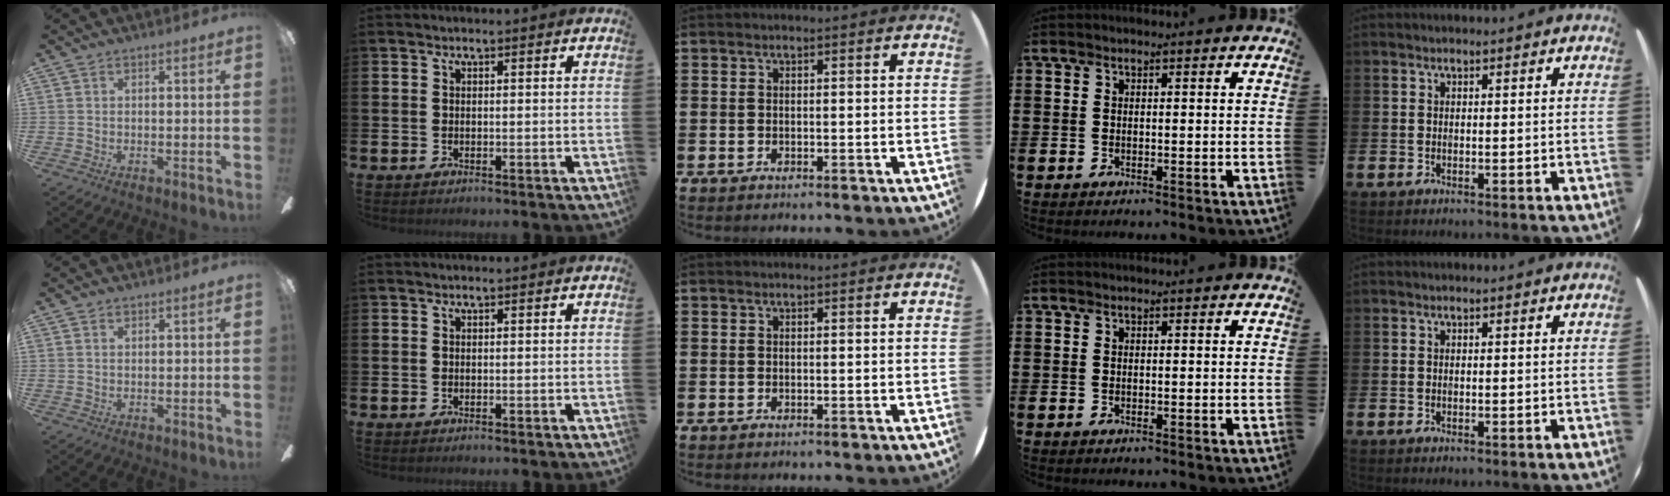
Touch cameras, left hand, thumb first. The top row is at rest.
{"thumb": {"total": 0.6, "force": [0.5, 0.3, 0.3], "torque": [-0.006, 0.003, 0.008]}}